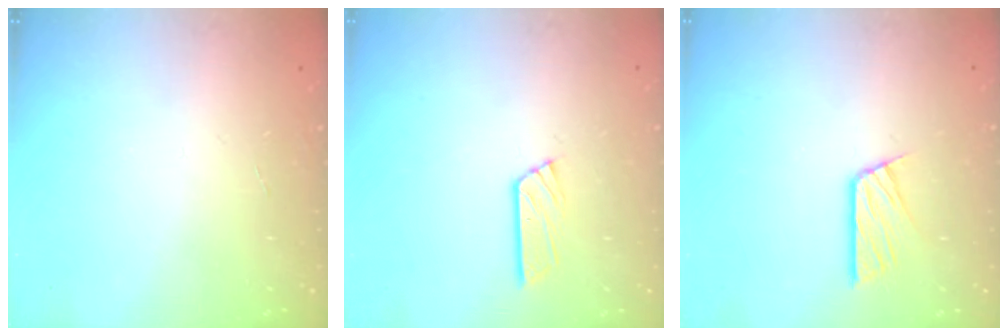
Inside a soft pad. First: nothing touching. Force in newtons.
{"total": 5.2, "press": 5.2, "slide": 0.3}
{"total": 8.5, "press": 8.5, "slide": 0.8}